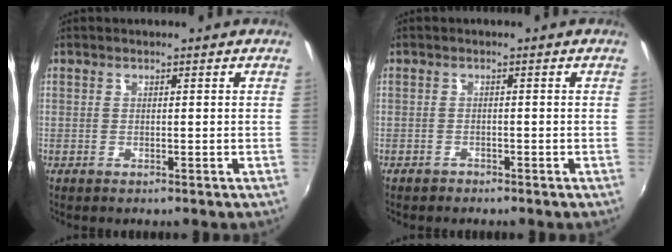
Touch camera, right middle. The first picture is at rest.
{"total": 1.2, "force": [-1.0, 0.6, 0.0], "torque": [-0.004, 0.001, -0.017]}